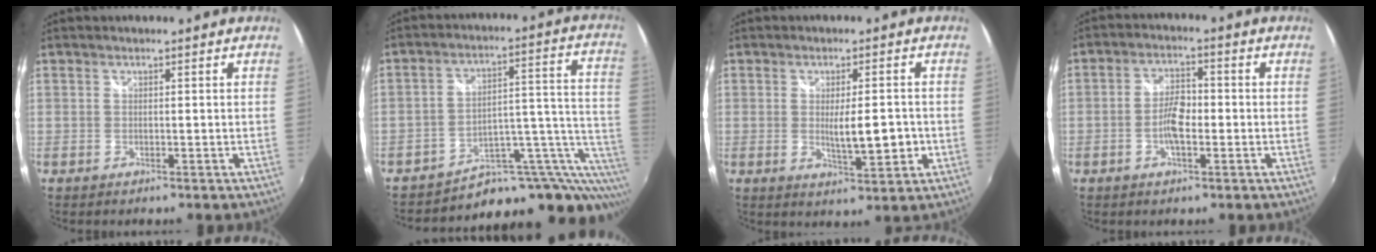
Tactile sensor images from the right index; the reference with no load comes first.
{"total": 19.9, "force": [-15.4, 7.5, 10.0], "torque": [-0.097, 0.022, -0.215]}
{"total": 6.9, "force": [-0.8, 1.6, 6.7], "torque": [-0.108, -0.011, -0.003]}
{"total": 5.1, "force": [-1.2, 2.2, 4.4], "torque": [-0.086, 0.011, -0.021]}